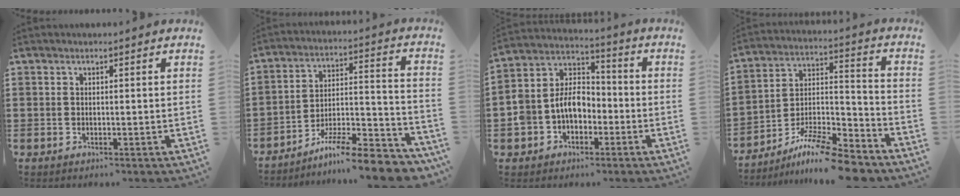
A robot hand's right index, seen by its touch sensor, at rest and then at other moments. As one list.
[{"total": 10.1, "force": [-8.7, 0.8, 4.9], "torque": [-0.068, 0.019, -0.167]}, {"total": 7.6, "force": [-2.2, 6.0, 4.2], "torque": [-0.107, 0.014, -0.047]}, {"total": 10.5, "force": [-9.1, 1.4, 5.1], "torque": [-0.084, 0.022, -0.177]}]